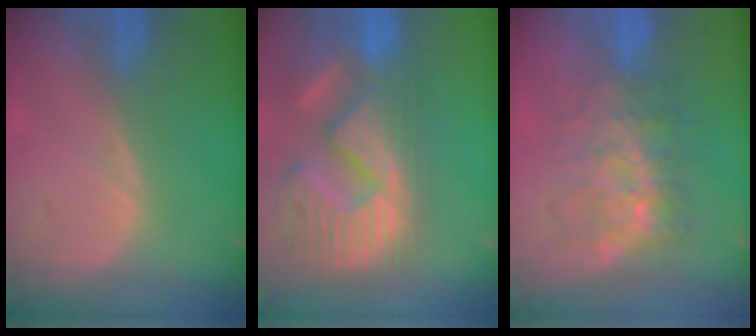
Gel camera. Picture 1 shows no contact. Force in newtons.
{"total": 15.4, "press": 12.6, "slide": 8.8}
{"total": 8.7, "press": 7.5, "slide": 4.3}